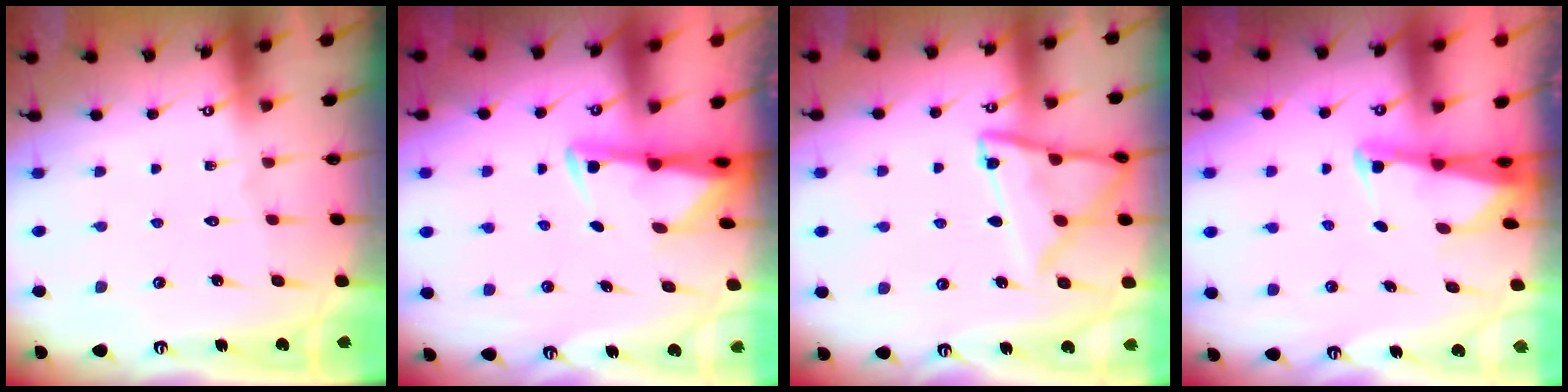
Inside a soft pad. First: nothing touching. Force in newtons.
{"total": 2.9, "press": 2.8, "slide": 0.7}
{"total": 13.9, "press": 13.8, "slide": 1.3}
{"total": 2.6, "press": 2.6, "slide": 0.3}